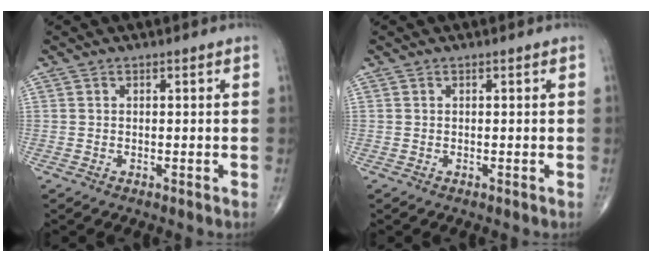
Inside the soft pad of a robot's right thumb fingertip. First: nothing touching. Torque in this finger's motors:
{"motor_torque": [0.00, 0.00, 0.01, -0.01, 0.00]}